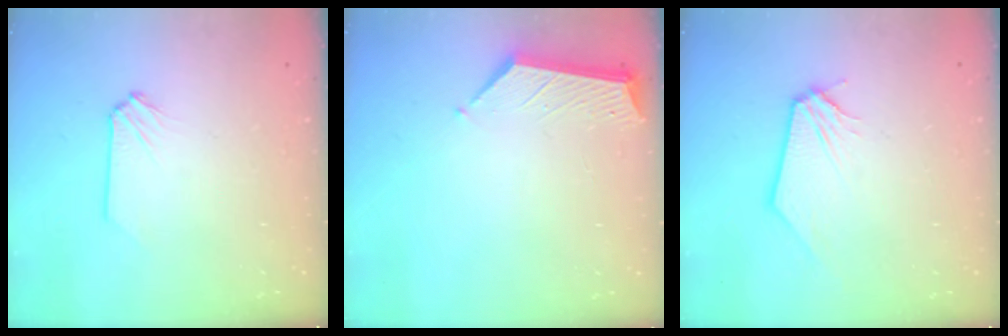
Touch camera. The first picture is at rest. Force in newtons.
{"total": 4.5, "press": 4.5, "slide": 0.5}
{"total": 0.0}